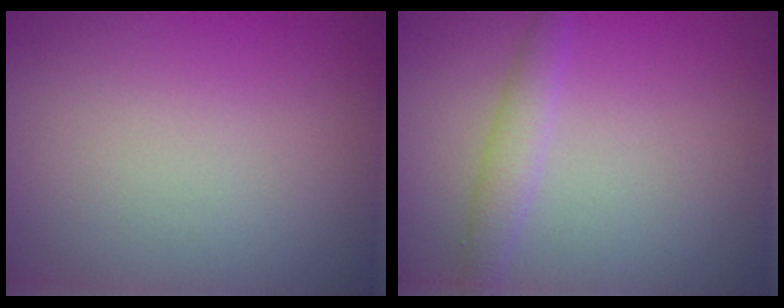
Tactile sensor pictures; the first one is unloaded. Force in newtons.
{"total": 1.9, "press": 1.9, "slide": 0.0}